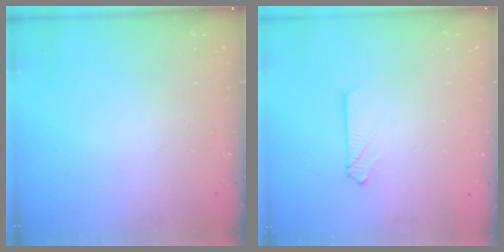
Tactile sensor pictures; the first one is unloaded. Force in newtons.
{"total": 2.7, "press": 2.7, "slide": 0.3}